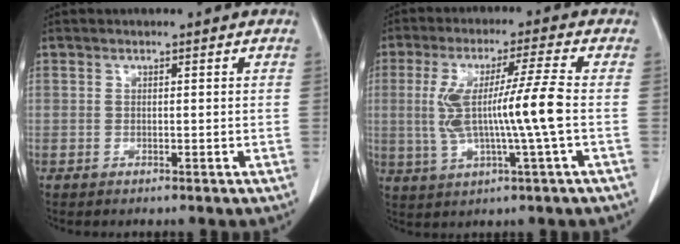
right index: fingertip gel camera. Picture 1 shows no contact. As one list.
[{"total": 10.9, "force": [-0.4, -0.5, 10.9], "torque": [-0.221, 0.008, -0.004]}]